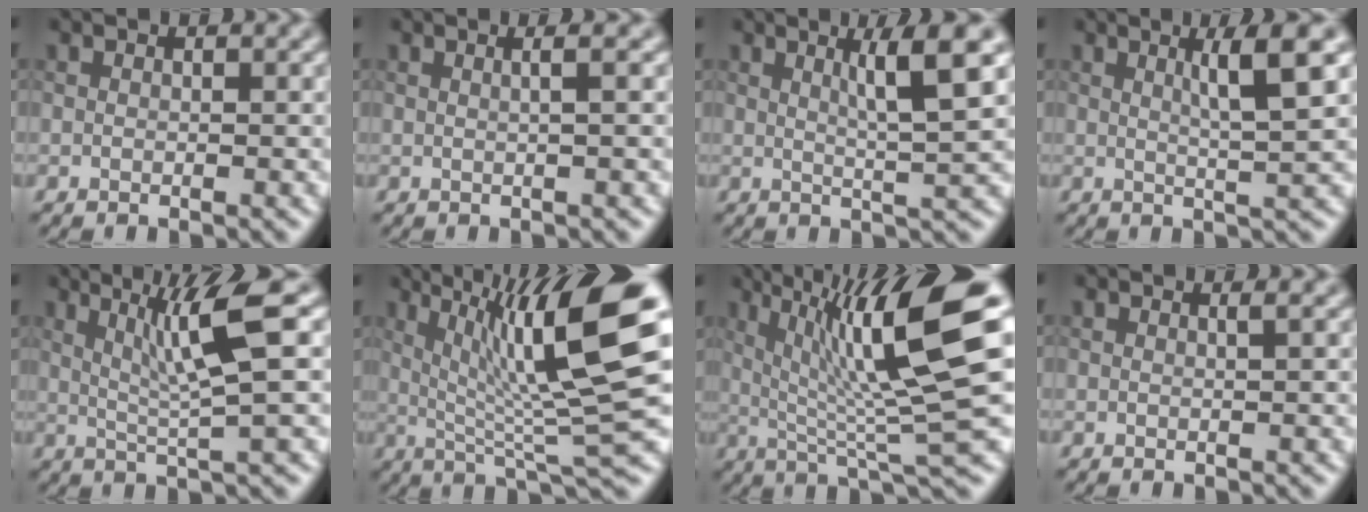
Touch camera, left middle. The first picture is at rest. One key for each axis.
{"total": 2.3, "fx": 0.6, "fy": 0.9, "fz": 2.1, "tx": -0.022, "ty": 0.008, "tz": -0.012}
{"total": 5.2, "fx": 1.9, "fy": 0.5, "fz": 4.8, "tx": -0.074, "ty": 0.002, "tz": 0.034}
{"total": 4.6, "fx": 1.7, "fy": 0.5, "fz": 4.3, "tx": -0.062, "ty": 0.003, "tz": 0.029}
{"total": 5.6, "fx": 1.7, "fy": 0.4, "fz": 5.3, "tx": -0.101, "ty": 0.004, "tz": 0.038}
{"total": 12.4, "fx": 3.2, "fy": 2.0, "fz": 11.8, "tx": -0.181, "ty": 0.008, "tz": 0.060}
{"total": 12.7, "fx": 3.4, "fy": 2.1, "fz": 12.0, "tx": -0.186, "ty": 0.008, "tz": 0.063}
{"total": 0.6, "fx": 0.2, "fy": 0.2, "fz": 0.5, "tx": -0.003, "ty": 0.001, "tz": -0.001}